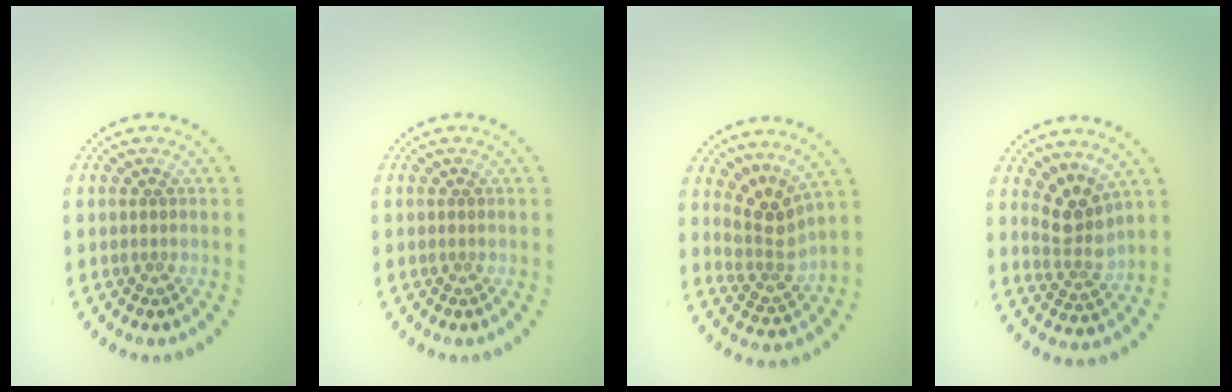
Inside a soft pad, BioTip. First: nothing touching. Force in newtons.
{"total": 0.0}
{"total": 3.1, "press": 2.2, "slide": 2.1}
{"total": 2.9, "press": 2.4, "slide": 1.6}